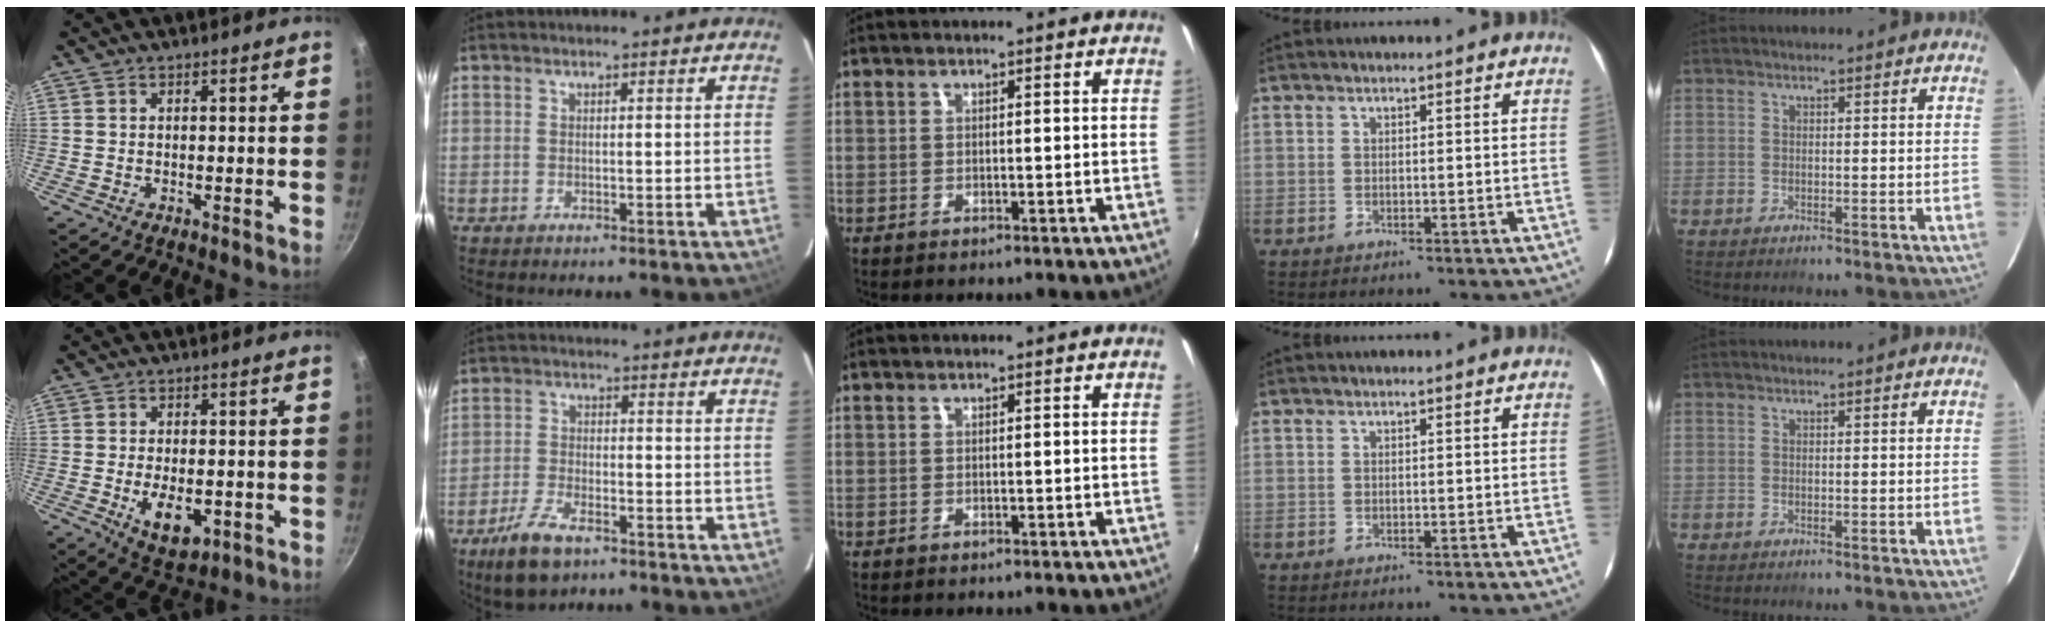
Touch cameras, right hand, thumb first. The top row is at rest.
{"thumb": {"total": 8.3, "force": [-2.1, 4.5, 6.6], "torque": [-0.094, -0.003, -0.020]}, "index": {"total": 8.4, "force": [-5.7, 3.5, 5.1], "torque": [-0.127, -0.010, -0.109]}}